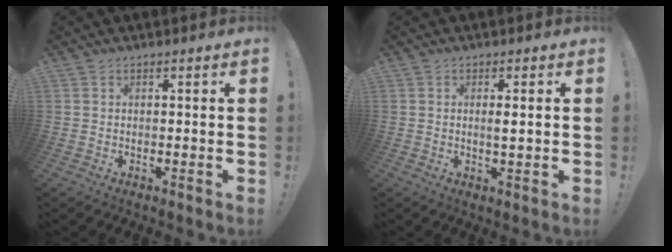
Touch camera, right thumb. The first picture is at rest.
{"total": 2.4, "force": [0.4, 0.2, 2.3], "torque": [-0.028, -0.010, 0.002]}